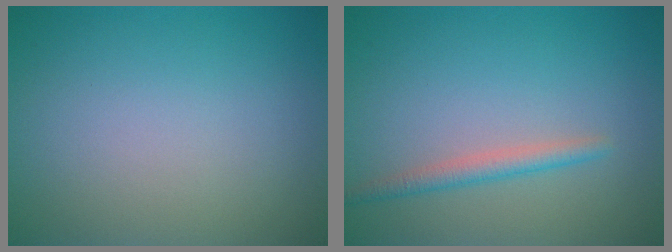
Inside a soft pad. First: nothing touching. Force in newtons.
{"total": 1.9, "press": 1.9, "slide": 0.0}